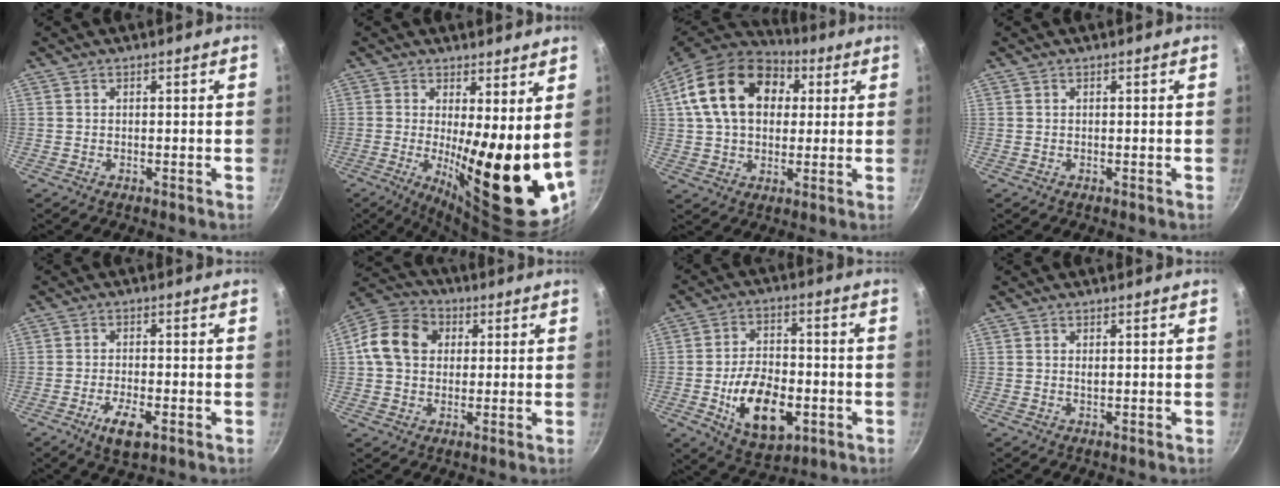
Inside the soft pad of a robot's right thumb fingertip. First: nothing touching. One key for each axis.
{"total": 17.7, "fx": 0.7, "fy": 5.2, "fz": 17.0, "tx": -0.222, "ty": -0.034, "tz": 0.019}
{"total": 20.1, "fx": 5.4, "fy": 14.2, "fz": 13.2, "tx": -0.213, "ty": 0.019, "tz": 0.079}
{"total": 0.0}
{"total": 5.9, "fx": -2.7, "fy": 2.1, "fz": 4.8, "tx": -0.088, "ty": 0.004, "tz": -0.046}
{"total": 11.9, "fx": 2.1, "fy": 9.6, "fz": 6.7, "tx": -0.101, "ty": 0.020, "tz": 0.017}
{"total": 15.0, "fx": -4.1, "fy": 8.7, "fz": 11.5, "tx": -0.170, "ty": 0.014, "tz": -0.058}
{"total": 0.7, "fx": 0.2, "fy": 0.3, "fz": 0.6, "tx": -0.011, "ty": 0.000, "tz": 0.003}